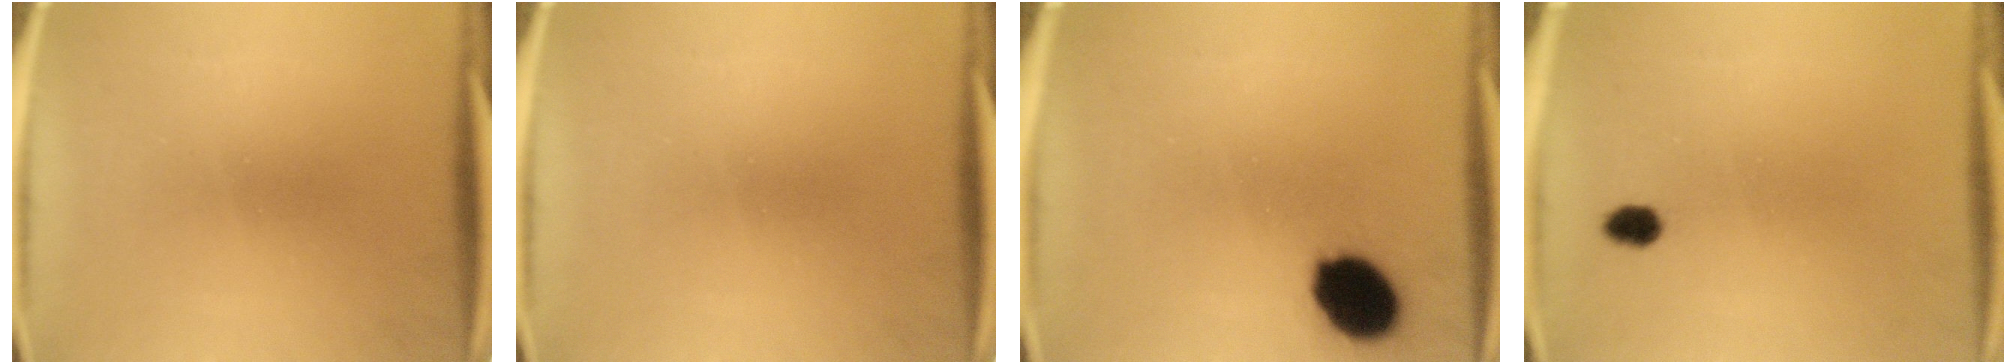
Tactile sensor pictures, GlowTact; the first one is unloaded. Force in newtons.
{"total": 0.0}
{"total": 11.9}
{"total": 2.3}